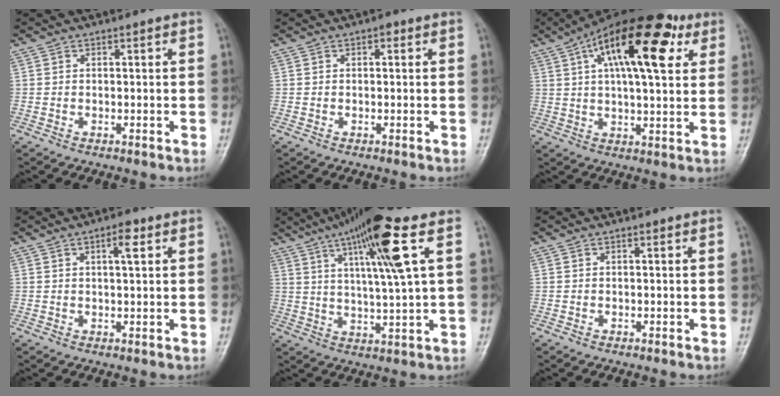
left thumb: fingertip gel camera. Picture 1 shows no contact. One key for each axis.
{"total": 0.9, "fx": 0.3, "fy": 0.6, "fz": 0.7, "tx": -0.001, "ty": 0.002, "tz": -0.001}
{"total": 20.8, "fx": 8.5, "fy": 8.1, "fz": 17.2, "tx": -0.260, "ty": 0.007, "tz": 0.128}
{"total": 3.5, "fx": 1.5, "fy": 1.0, "fz": 3.0, "tx": -0.044, "ty": 0.000, "tz": 0.021}
{"total": 15.8, "fx": 6.8, "fy": 1.3, "fz": 14.2, "tx": -0.247, "ty": -0.010, "tz": 0.114}
{"total": 0.0}